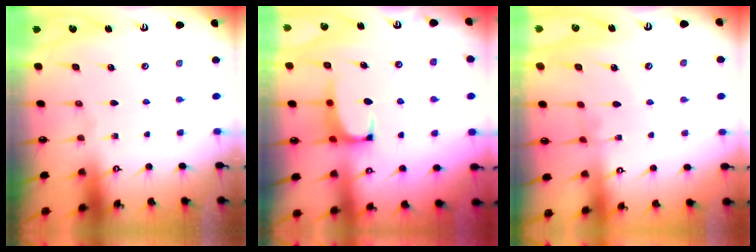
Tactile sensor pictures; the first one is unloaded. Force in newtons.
{"total": 1.3, "press": 1.0, "slide": 0.7}
{"total": 2.9, "press": 2.9, "slide": 0.4}